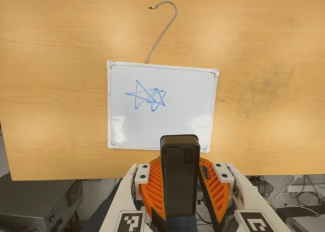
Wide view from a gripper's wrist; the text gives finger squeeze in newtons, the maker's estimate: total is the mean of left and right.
{"total": 5.7, "left": 5.0, "right": 6.4}